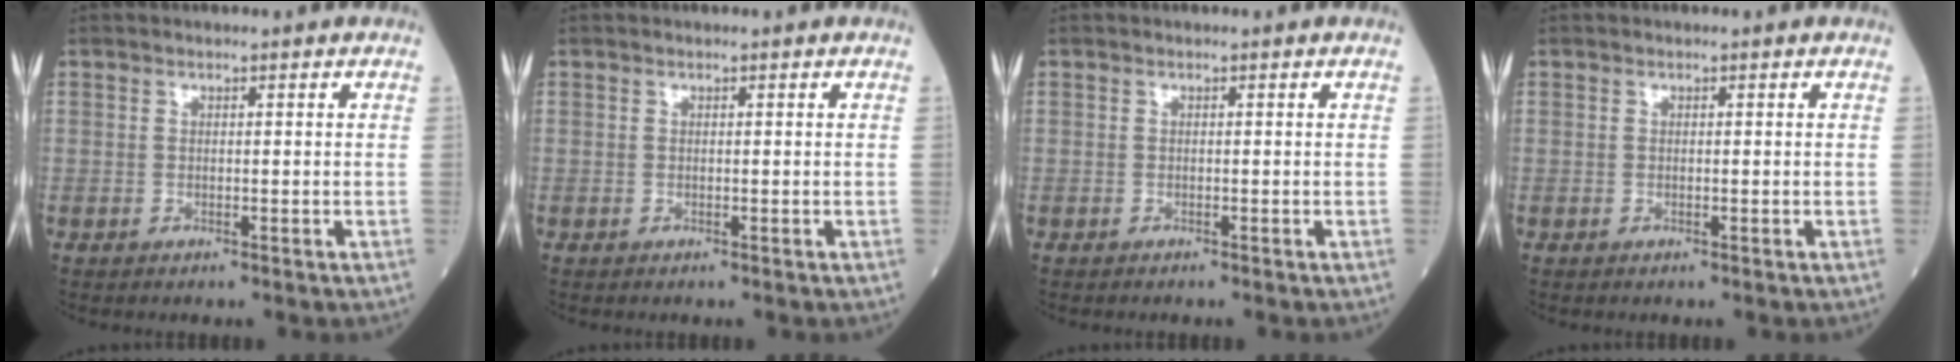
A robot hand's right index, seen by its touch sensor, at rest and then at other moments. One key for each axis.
{"total": 0.0}
{"total": 0.0}
{"total": 0.0}